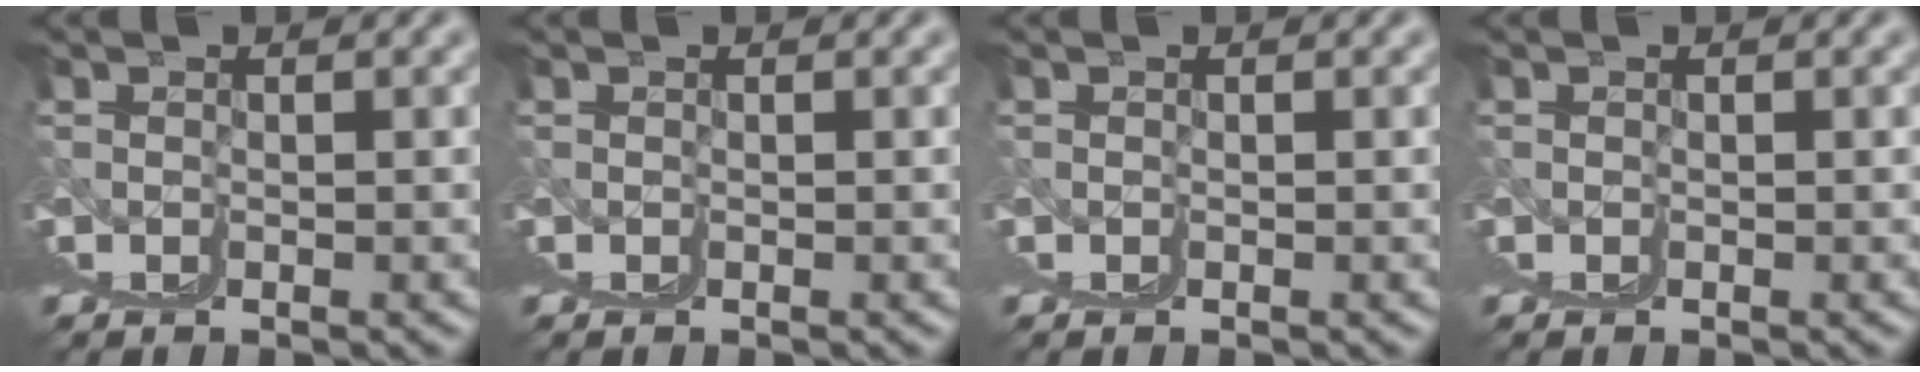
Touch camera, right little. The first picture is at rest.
{"total": 0.0}
{"total": 1.5, "force": [0.6, -0.9, -1.0], "torque": [0.022, 0.007, 0.005]}
{"total": 1.0, "force": [0.6, -0.6, -0.6], "torque": [0.012, 0.006, 0.006]}